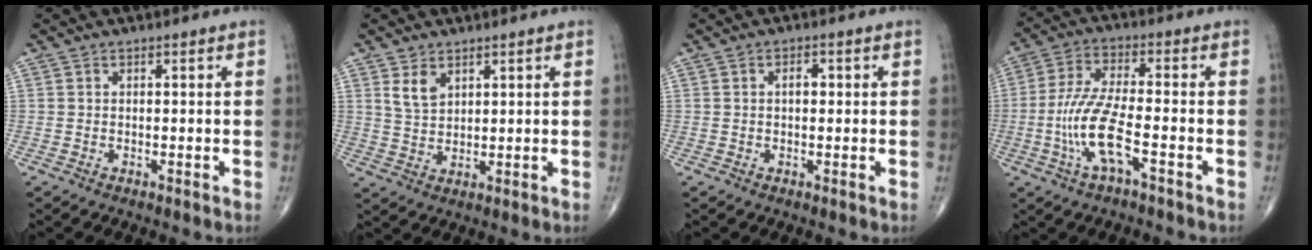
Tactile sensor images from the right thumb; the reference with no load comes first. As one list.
[{"total": 4.2, "force": [2.3, 2.5, 2.4], "torque": [-0.037, -0.015, 0.052]}, {"total": 2.0, "force": [0.2, 1.2, 1.6], "torque": [-0.024, 0.007, 0.002]}, {"total": 10.6, "force": [-3.5, 2.7, 9.6], "torque": [-0.216, 0.023, -0.068]}]